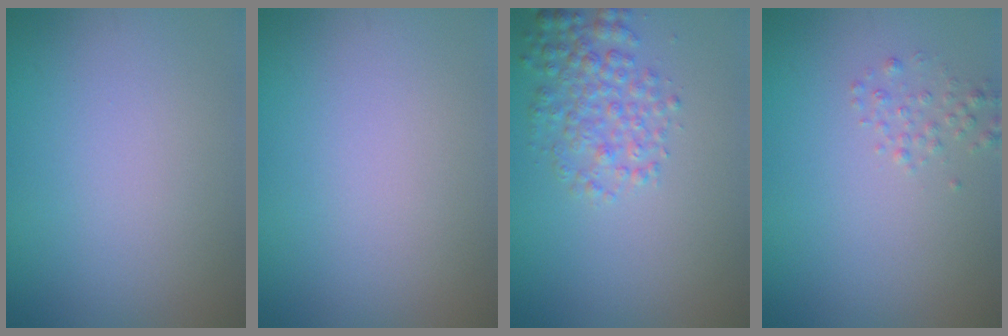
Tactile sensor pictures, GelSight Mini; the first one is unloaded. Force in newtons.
{"total": 0.0}
{"total": 3.4, "press": 3.4, "slide": 0.1}
{"total": 1.2, "press": 1.2, "slide": 0.1}